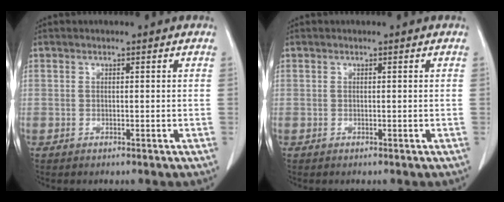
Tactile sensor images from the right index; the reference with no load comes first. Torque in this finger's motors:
{"motor_torque": [-0.02, 0.02, 0.00, 0.00]}